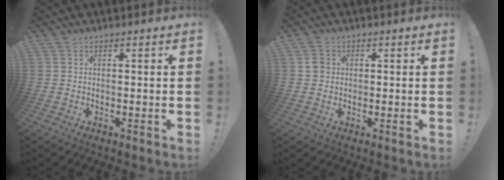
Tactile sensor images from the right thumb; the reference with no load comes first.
{"total": 2.8, "force": [0.1, 2.7, 0.9], "torque": [-0.003, 0.002, 0.000]}